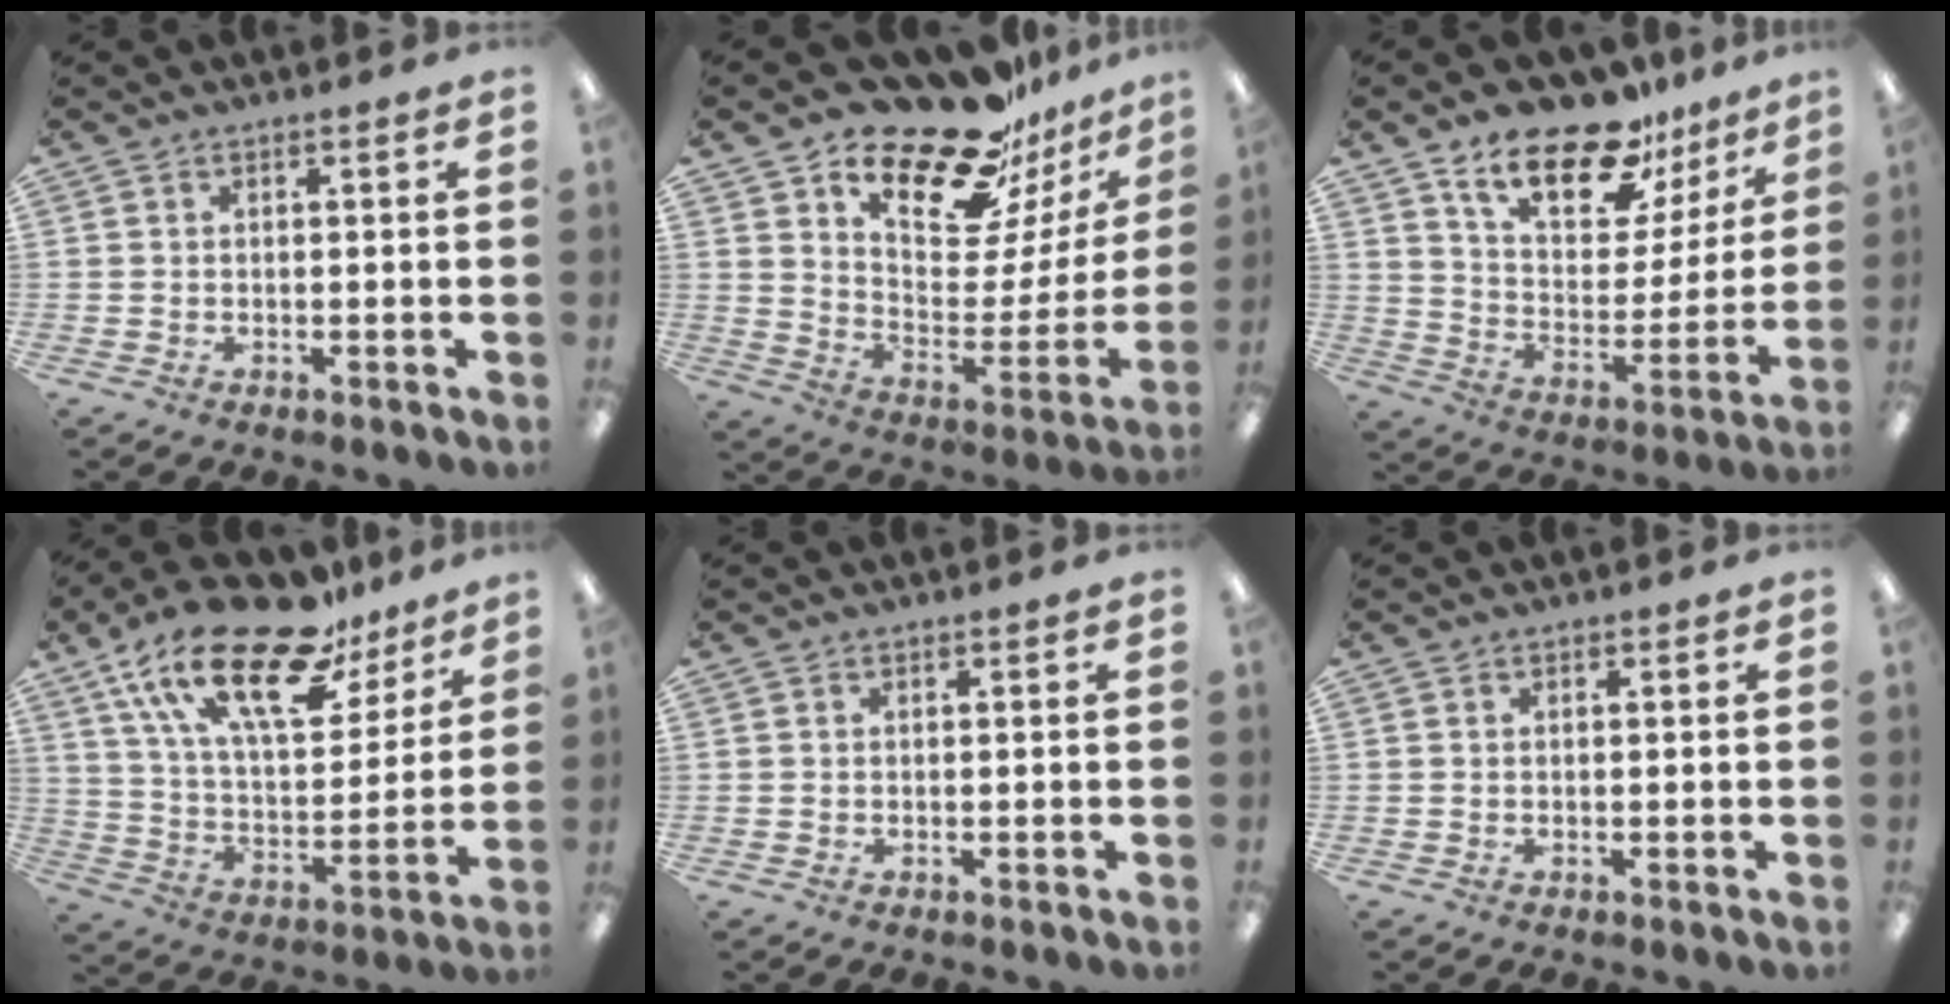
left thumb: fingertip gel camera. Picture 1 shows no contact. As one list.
[{"total": 22.4, "force": [18.9, 7.8, 9.1], "torque": [-0.139, -0.144, 0.322]}, {"total": 18.8, "force": [13.6, 8.5, 9.9], "torque": [-0.163, -0.081, 0.238]}, {"total": 24.2, "force": [16.0, 9.9, 15.1], "torque": [-0.273, -0.092, 0.275]}, {"total": 0.0}, {"total": 0.0}]